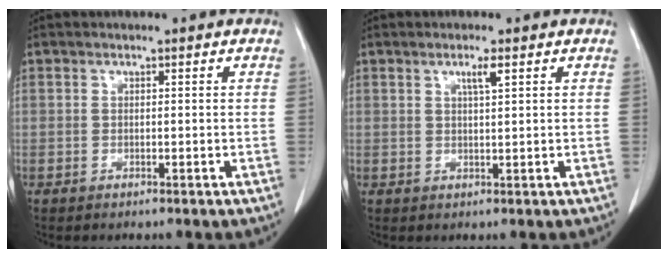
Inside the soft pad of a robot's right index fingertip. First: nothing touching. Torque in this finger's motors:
{"motor_torque": [0.04, 0.02, 0.03, 0.03]}